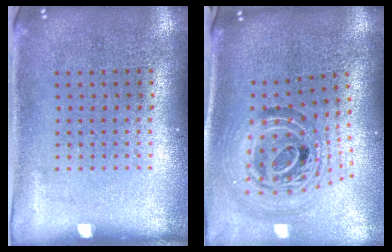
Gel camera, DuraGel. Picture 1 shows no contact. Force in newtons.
{"total": 1.9, "press": 1.5, "slide": 1.2}